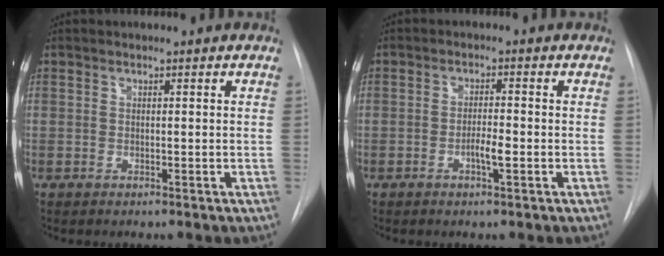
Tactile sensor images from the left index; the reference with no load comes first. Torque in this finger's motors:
{"motor_torque": [0.49, 0.19, 0.08, 0.02]}